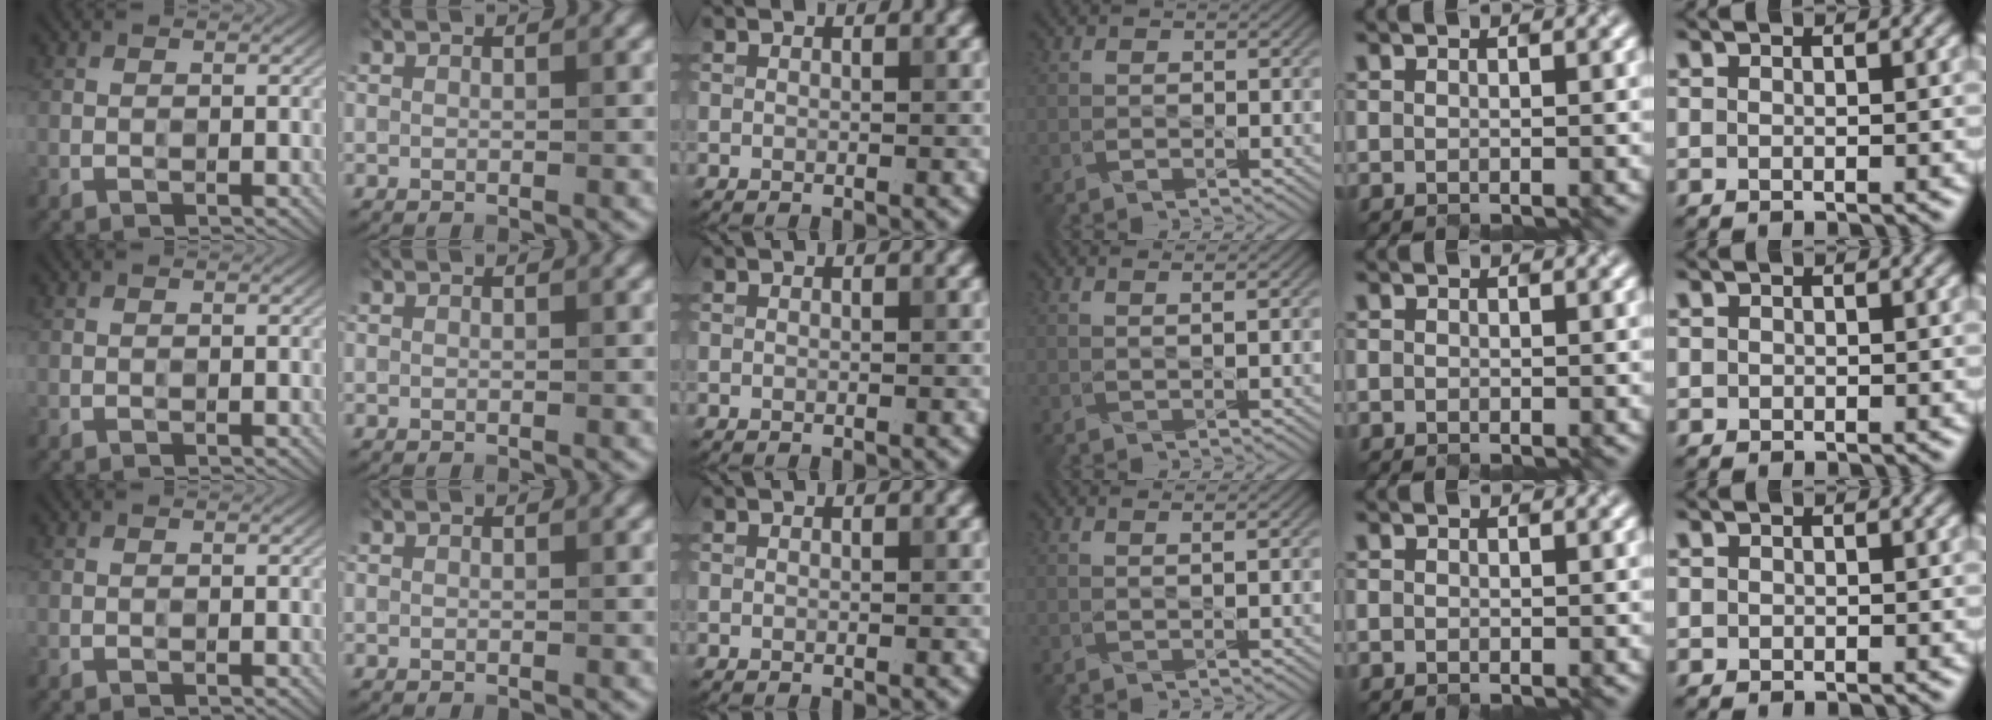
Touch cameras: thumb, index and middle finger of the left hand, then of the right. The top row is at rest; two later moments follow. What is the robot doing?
{"motion": "close", "object": "sandwich press"}